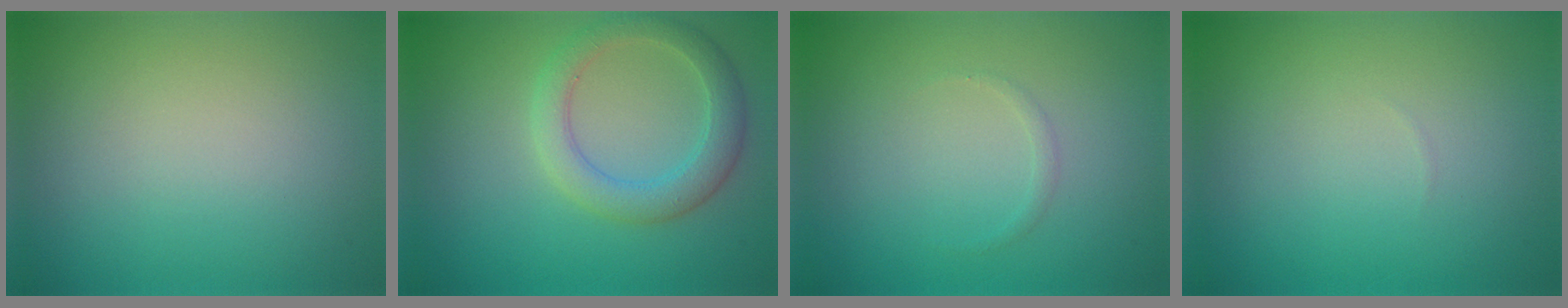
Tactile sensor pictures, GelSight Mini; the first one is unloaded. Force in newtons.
{"total": 3.7, "press": 3.6, "slide": 0.2}
{"total": 0.5, "press": 0.5, "slide": 0.0}
{"total": 0.0}